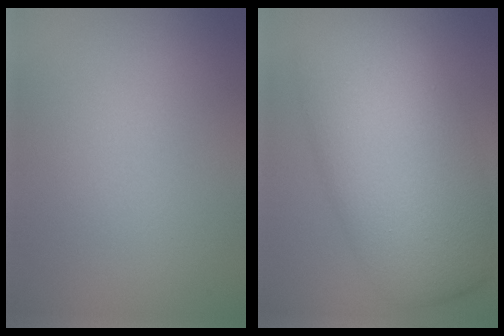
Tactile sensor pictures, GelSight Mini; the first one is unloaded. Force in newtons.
{"total": 11.6, "press": 11.6, "slide": 0.3}